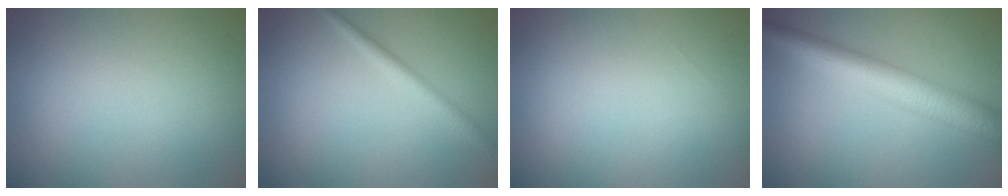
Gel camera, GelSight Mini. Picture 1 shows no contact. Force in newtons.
{"total": 1.9, "press": 1.9, "slide": 0.1}
{"total": 0.0}
{"total": 6.4, "press": 6.4, "slide": 0.1}